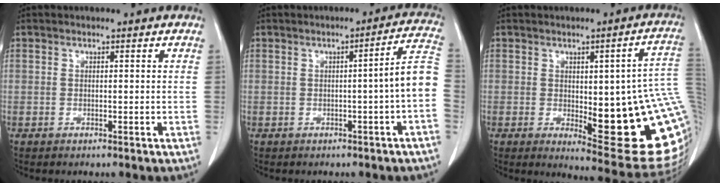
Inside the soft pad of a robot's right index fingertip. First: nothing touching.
{"total": 6.2, "force": [-1.1, -0.6, 6.0], "torque": [-0.067, 0.015, -0.017]}
{"total": 21.4, "force": [-0.7, 4.6, 20.8], "torque": [-0.183, 0.000, 0.009]}